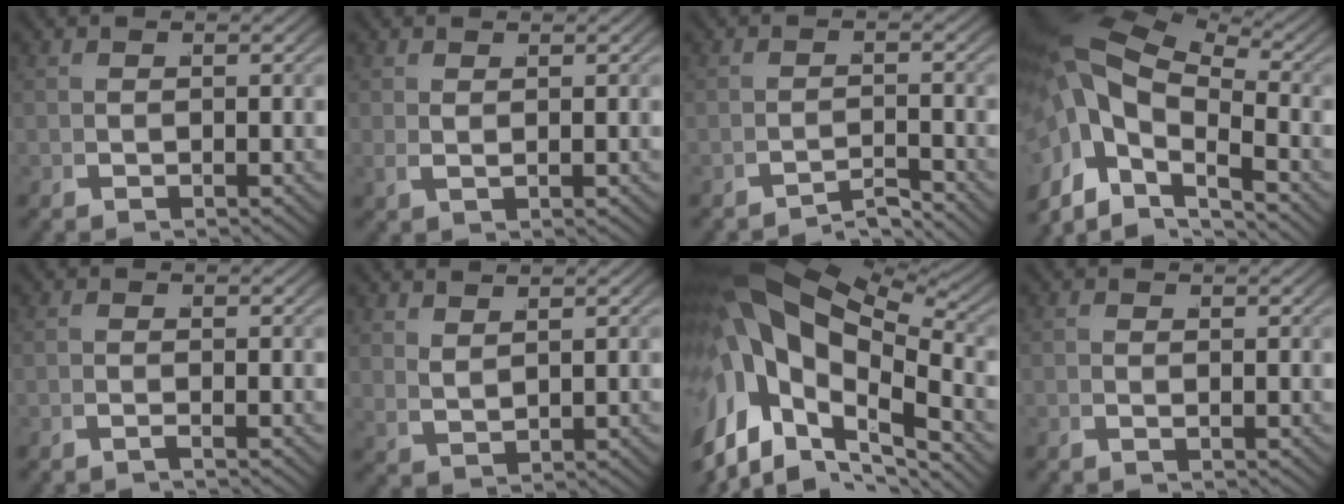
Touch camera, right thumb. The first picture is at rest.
{"total": 0.9, "force": [0.5, -0.7, 0.3], "torque": [0.002, 0.007, 0.009]}
{"total": 3.0, "force": [-2.7, -1.1, -0.7], "torque": [0.027, 0.007, -0.057]}
{"total": 10.1, "force": [-0.8, 6.5, 7.6], "torque": [-0.163, -0.018, -0.021]}
{"total": 1.5, "force": [-0.6, -1.1, -0.8], "torque": [0.021, 0.011, -0.022]}
{"total": 1.5, "force": [1.3, -0.2, 0.8], "torque": [-0.011, 0.011, 0.022]}
{"total": 14.4, "force": [-0.8, 8.6, 11.5], "torque": [-0.225, -0.023, -0.002]}
{"total": 0.6, "force": [-0.1, -0.5, -0.3], "torque": [0.009, 0.006, -0.007]}